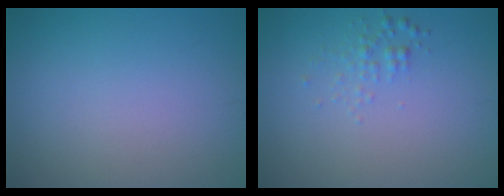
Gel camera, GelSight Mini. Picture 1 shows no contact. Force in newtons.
{"total": 1.1, "press": 1.1, "slide": 0.0}